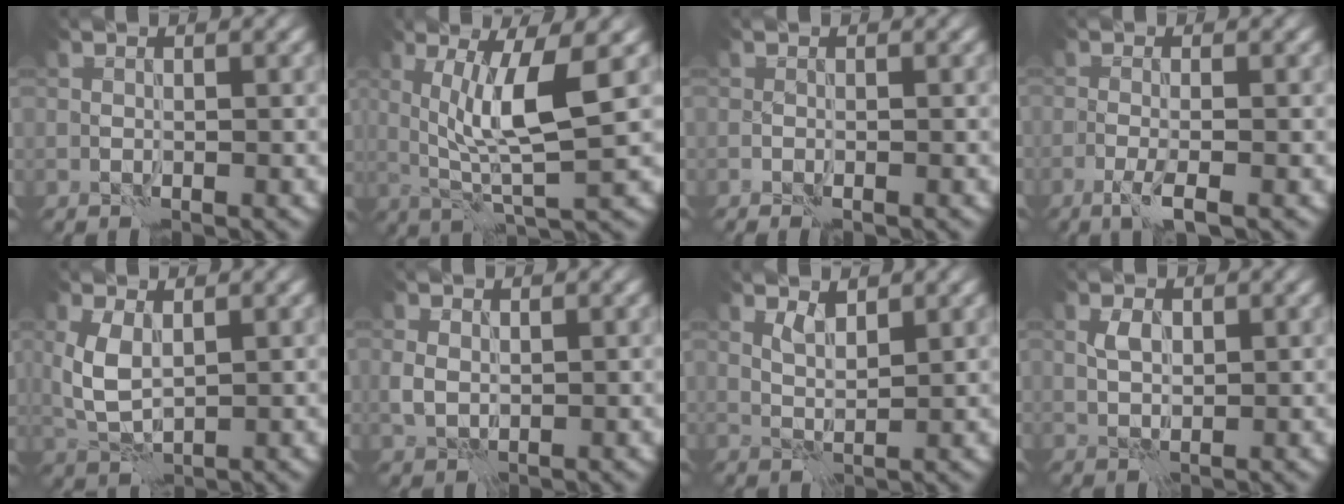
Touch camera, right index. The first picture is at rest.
{"total": 6.3, "force": [1.5, 1.2, 6.0], "torque": [-0.115, -0.005, 0.030]}
{"total": 0.8, "force": [-0.5, 0.1, 0.6], "torque": [-0.017, 0.000, -0.010]}
{"total": 2.5, "force": [-1.3, 0.5, 2.1], "torque": [-0.039, 0.001, -0.034]}
{"total": 3.7, "force": [1.1, 2.1, 2.9], "torque": [-0.075, 0.002, 0.025]}
{"total": 1.5, "force": [0.4, 1.3, 0.8], "torque": [-0.021, -0.002, 0.008]}
{"total": 1.7, "force": [1.4, 0.4, 0.8], "torque": [-0.021, -0.005, 0.029]}
{"total": 1.5, "force": [0.7, 1.0, 1.0], "torque": [-0.020, 0.001, 0.013]}